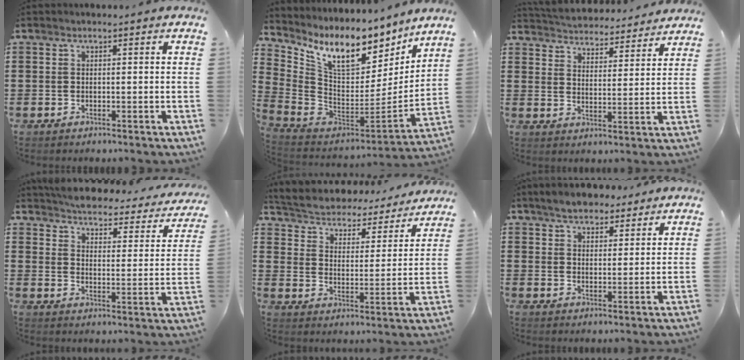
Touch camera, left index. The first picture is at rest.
{"total": 11.6, "force": [7.9, 4.8, 7.1], "torque": [-0.160, -0.047, 0.140]}
{"total": 4.2, "force": [4.2, 0.1, -0.4], "torque": [-0.017, -0.032, 0.069]}
{"total": 3.3, "force": [3.2, 0.0, 0.6], "torque": [-0.034, -0.030, 0.048]}
{"total": 3.5, "force": [3.4, 0.7, 0.3], "torque": [-0.027, -0.031, 0.049]}
{"total": 4.9, "force": [4.2, 2.0, 1.4], "torque": [-0.040, 0.002, 0.079]}